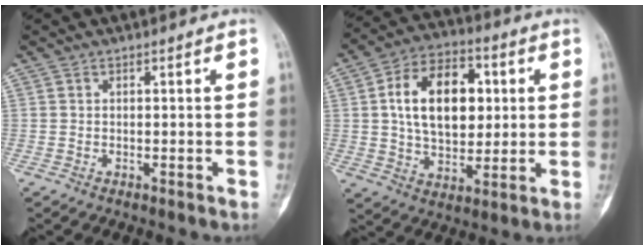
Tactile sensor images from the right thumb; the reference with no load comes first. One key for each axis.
{"total": 17.1, "fx": 3.0, "fy": 10.9, "fz": 12.8, "tx": -0.175, "ty": 0.005, "tz": 0.049}